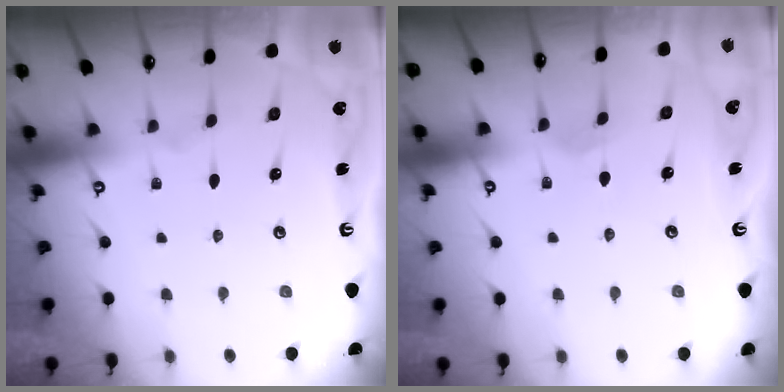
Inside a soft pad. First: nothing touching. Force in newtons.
{"total": 2.1, "press": 2.1, "slide": 0.3}